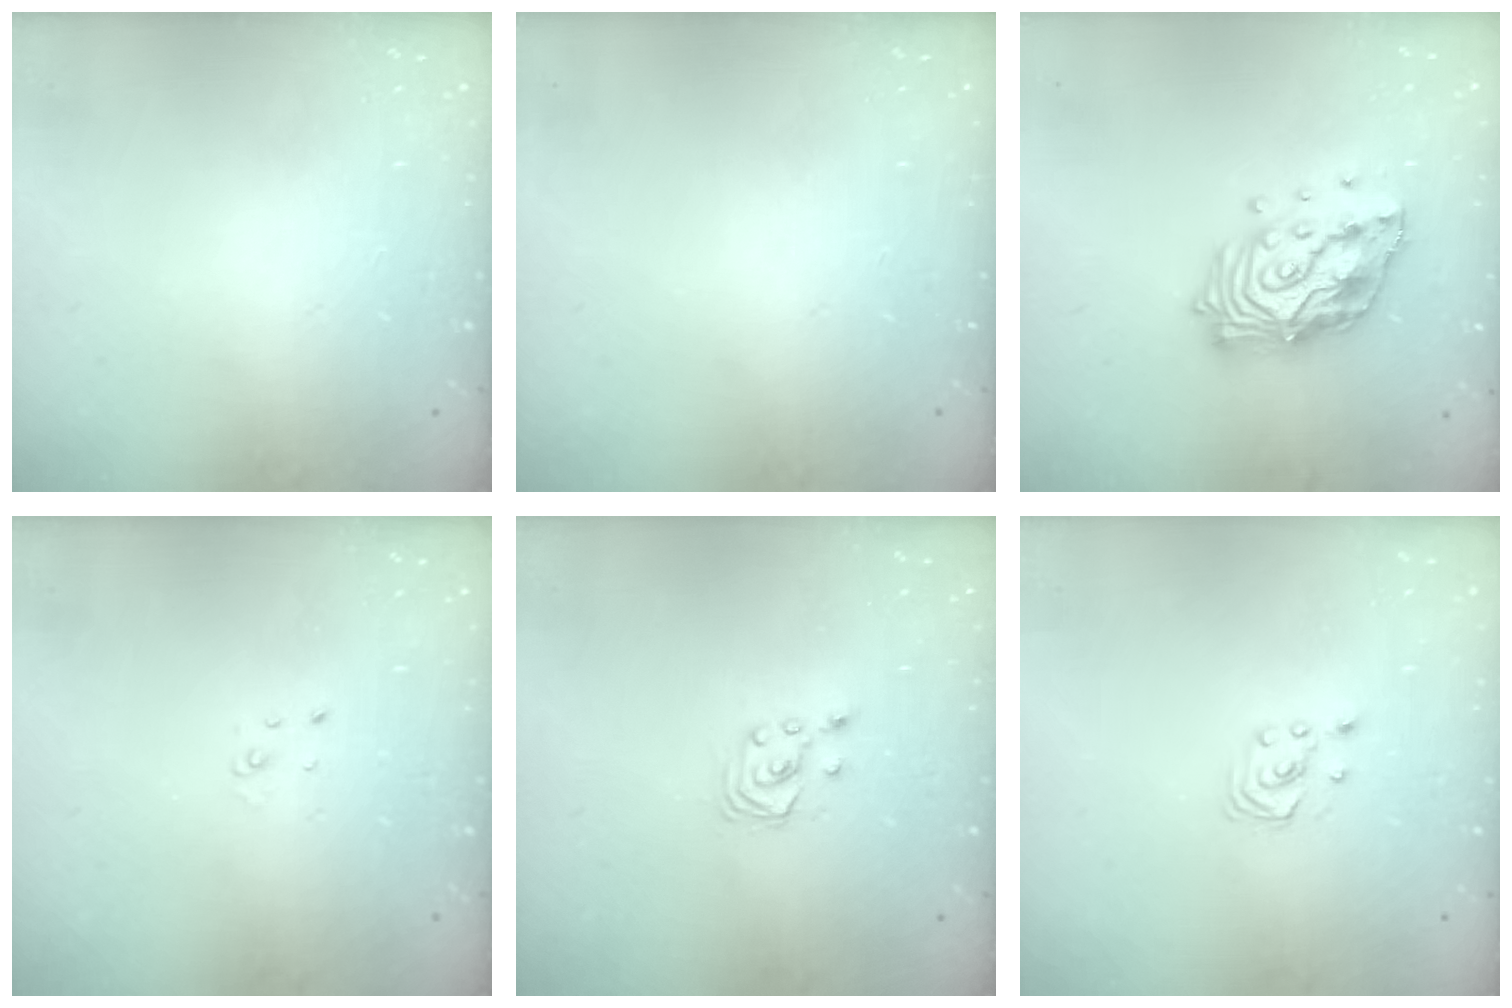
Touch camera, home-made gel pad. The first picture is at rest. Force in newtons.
{"total": 0.0}
{"total": 17.3, "press": 17.1, "slide": 2.1}
{"total": 2.0, "press": 2.0, "slide": 0.2}
{"total": 2.9, "press": 2.8, "slide": 0.3}
{"total": 1.8, "press": 1.8, "slide": 0.2}